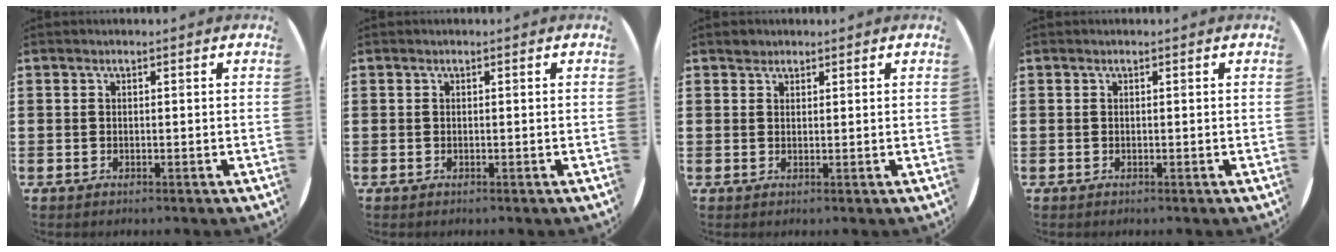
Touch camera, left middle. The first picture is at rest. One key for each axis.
{"total": 0.0}
{"total": 1.2, "fx": 1.1, "fy": 0.5, "fz": -0.1, "tx": 0.008, "ty": -0.001, "tz": 0.020}
{"total": 0.0}